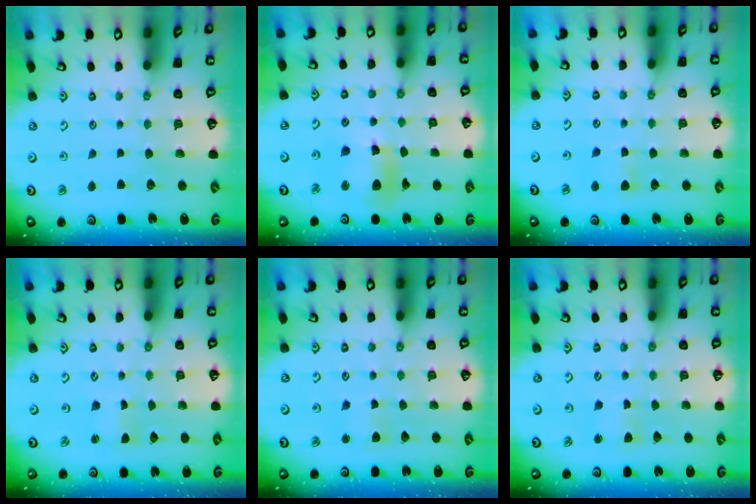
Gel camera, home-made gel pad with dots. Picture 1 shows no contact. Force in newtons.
{"total": 12.3, "press": 12.0, "slide": 2.6}
{"total": 4.5, "press": 4.4, "slide": 0.9}
{"total": 1.5, "press": 1.5, "slide": 0.0}
{"total": 3.0, "press": 3.0, "slide": 0.6}
{"total": 2.8, "press": 2.8, "slide": 0.2}